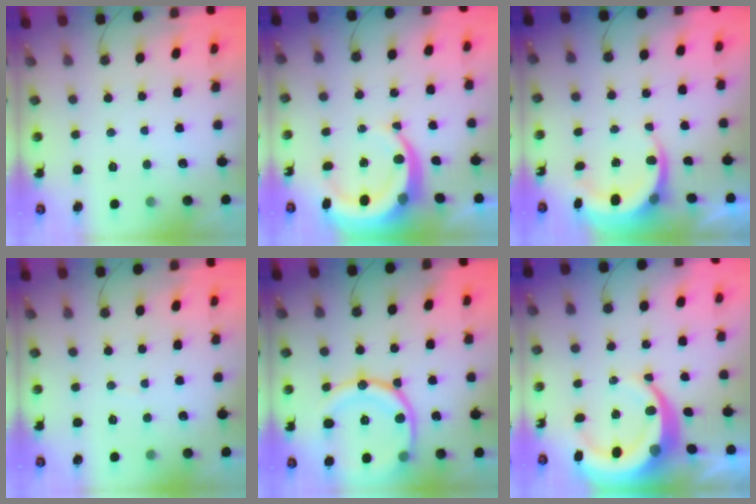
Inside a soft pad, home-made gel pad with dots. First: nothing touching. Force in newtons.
{"total": 10.2, "press": 10.1, "slide": 1.3}
{"total": 6.2, "press": 6.0, "slide": 1.6}
{"total": 2.0, "press": 2.0, "slide": 0.1}
{"total": 20.2, "press": 20.1, "slide": 2.4}
{"total": 12.3, "press": 12.2, "slide": 1.5}